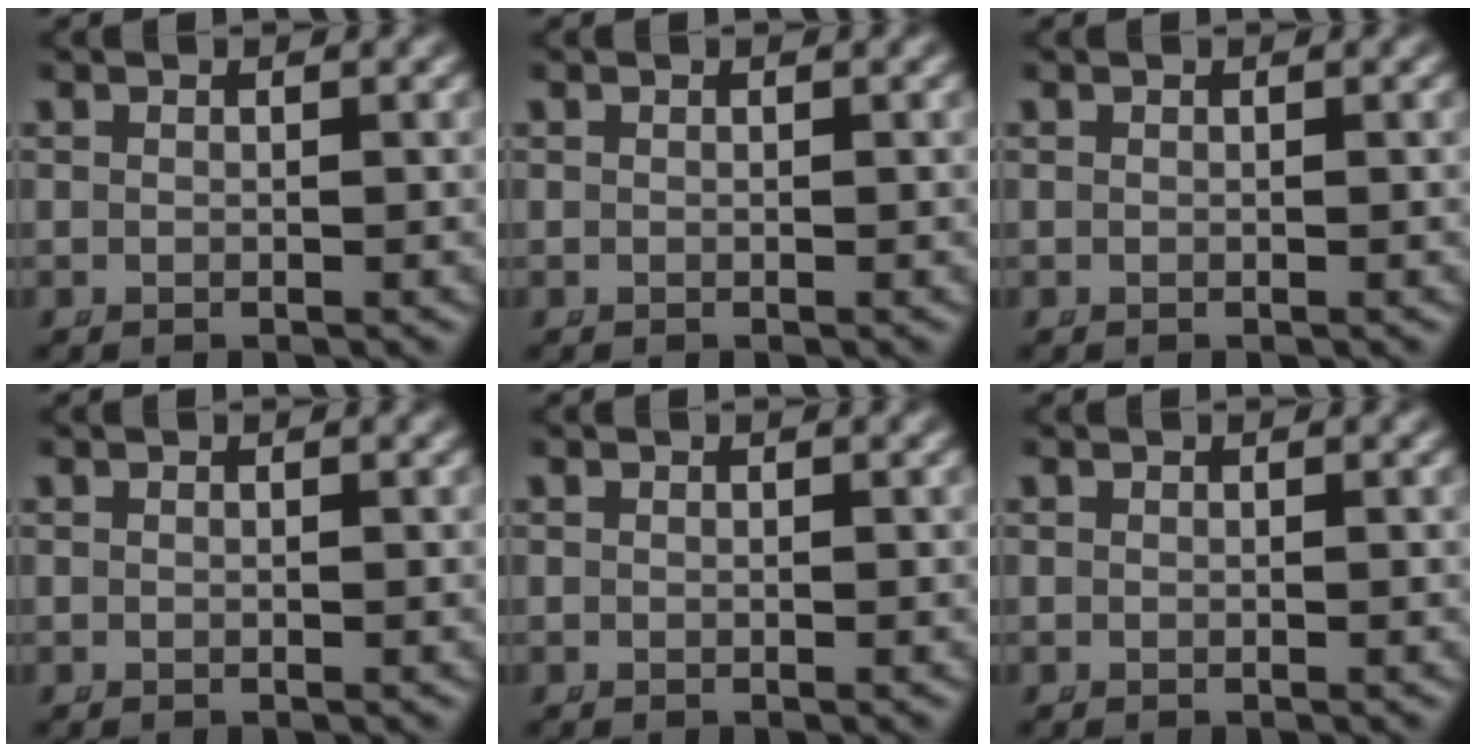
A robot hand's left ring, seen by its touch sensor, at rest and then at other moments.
{"total": 0.0}
{"total": 0.0}
{"total": 0.0}
{"total": 0.0}
{"total": 0.0}